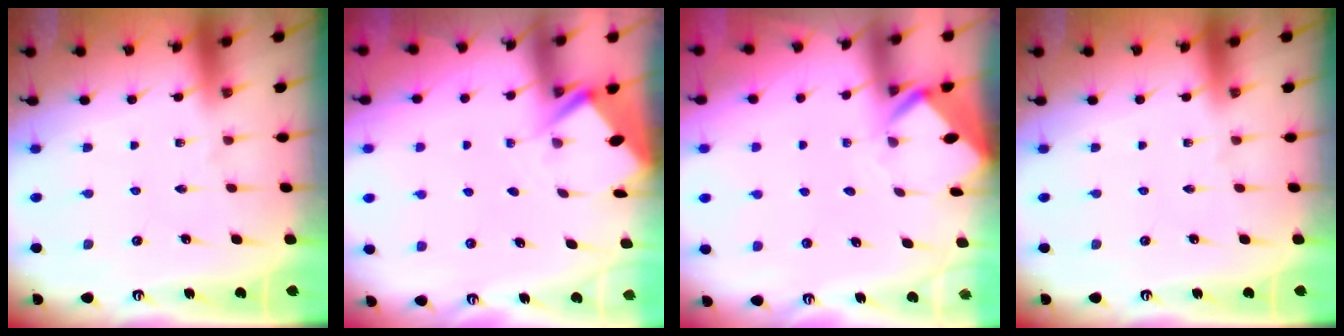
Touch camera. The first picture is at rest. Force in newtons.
{"total": 2.9, "press": 2.9, "slide": 0.3}
{"total": 3.9, "press": 3.9, "slide": 0.3}
{"total": 0.0}